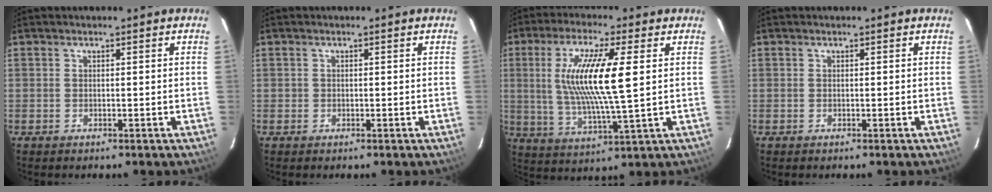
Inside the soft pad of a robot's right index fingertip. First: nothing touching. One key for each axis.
{"total": 0.6, "fx": -0.2, "fy": 0.6, "fz": 0.1, "tx": 0.002, "ty": 0.001, "tz": -0.001}
{"total": 14.4, "fx": 2.6, "fy": 1.7, "fz": 14.0, "tx": -0.270, "ty": -0.005, "tz": 0.052}
{"total": 0.0}